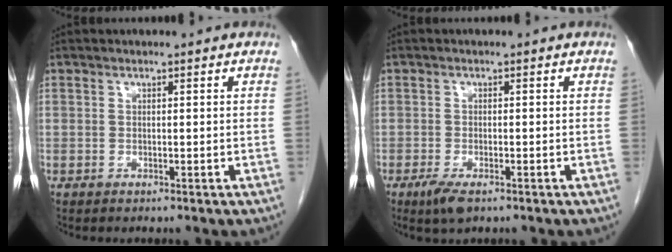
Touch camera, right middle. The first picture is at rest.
{"total": 3.6, "force": [-2.2, 1.1, 2.6], "torque": [-0.056, -0.007, -0.038]}